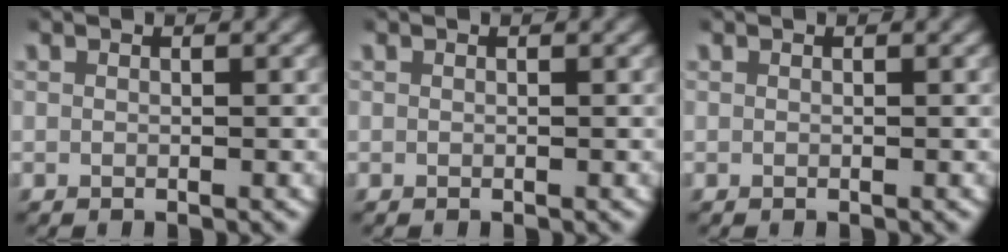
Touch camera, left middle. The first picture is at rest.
{"total": 0.0}
{"total": 0.0}